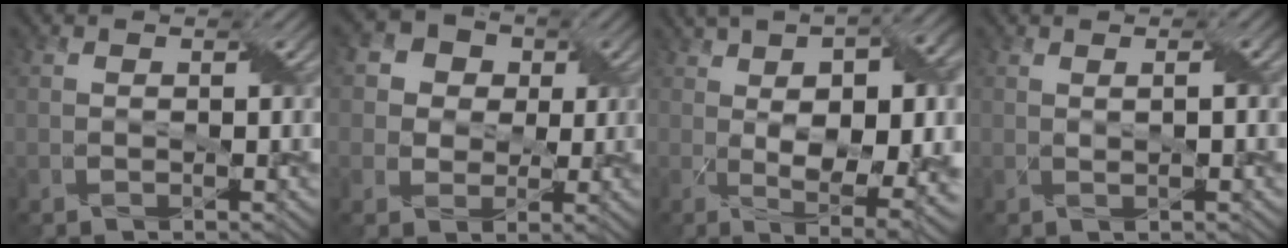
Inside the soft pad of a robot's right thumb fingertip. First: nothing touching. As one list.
[{"total": 6.2, "force": [2.0, 5.4, 2.3], "torque": [-0.073, 0.015, 0.024]}, {"total": 18.3, "force": [2.2, 8.1, 16.3], "torque": [-0.254, 0.022, 0.054]}, {"total": 1.3, "force": [0.4, 0.1, 1.2], "torque": [-0.022, 0.003, 0.007]}]